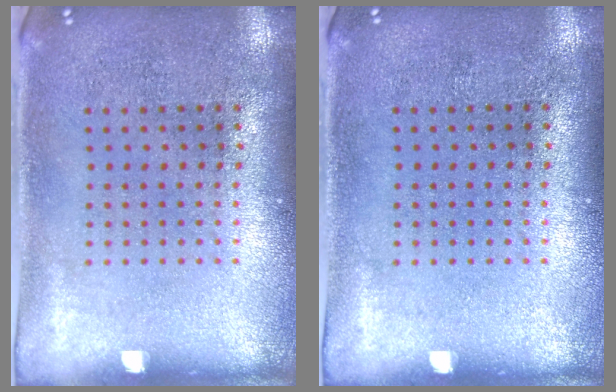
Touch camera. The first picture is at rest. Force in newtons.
{"total": 0.0}